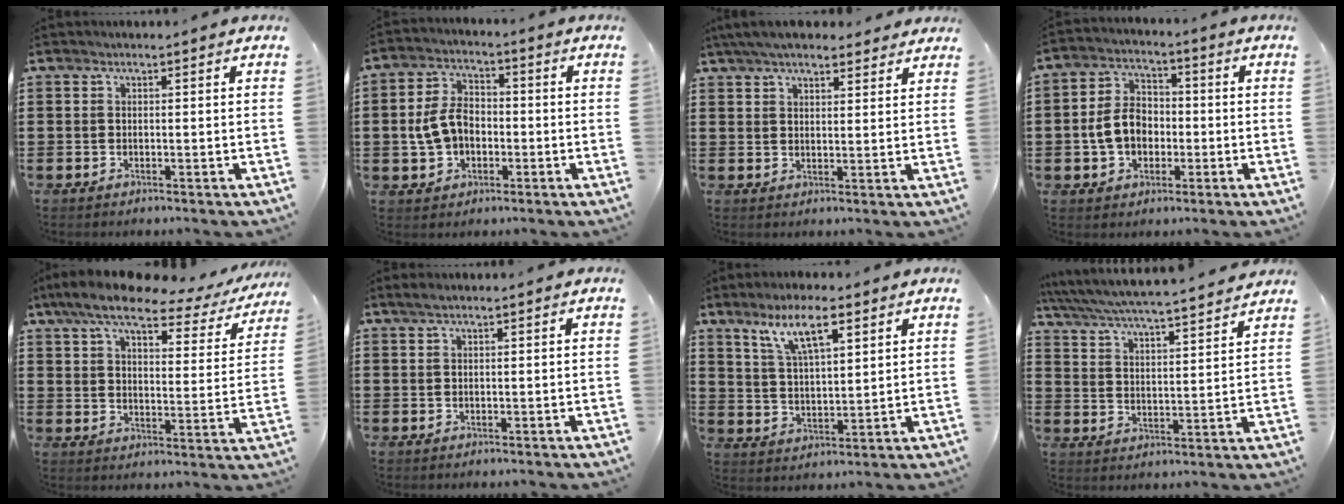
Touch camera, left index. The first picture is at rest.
{"total": 6.9, "force": [-0.9, 4.8, 4.9], "torque": [-0.124, 0.005, -0.025]}
{"total": 5.3, "force": [4.6, 1.2, 2.3], "torque": [-0.057, -0.003, 0.086]}
{"total": 7.1, "force": [-1.2, 5.3, 4.6], "torque": [-0.112, 0.010, -0.028]}
{"total": 9.7, "force": [7.5, 2.3, 5.6], "torque": [-0.122, -0.031, 0.125]}
{"total": 0.9, "force": [0.4, 0.1, 0.7], "torque": [-0.015, -0.001, 0.009]}
{"total": 9.1, "force": [5.6, 2.6, 6.7], "torque": [-0.136, 0.001, 0.097]}
{"total": 4.6, "force": [4.3, -0.5, 1.5], "torque": [-0.050, -0.035, 0.066]}